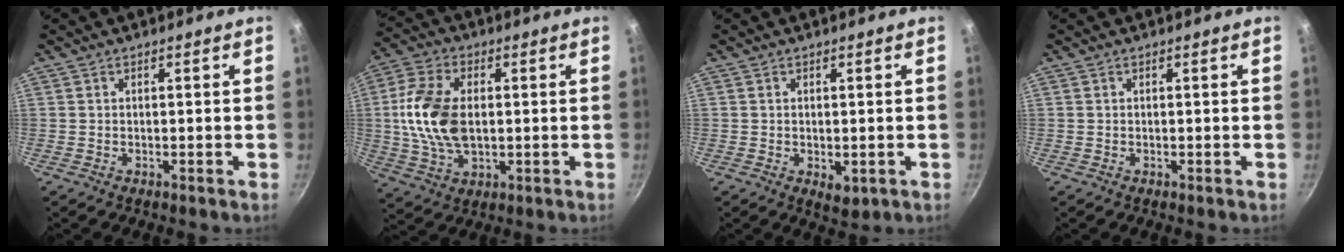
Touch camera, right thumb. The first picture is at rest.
{"total": 14.0, "force": [0.7, 8.6, 11.0], "torque": [-0.206, 0.006, 0.009]}
{"total": 2.9, "force": [-0.5, 1.6, 2.4], "torque": [-0.035, -0.012, -0.004]}
{"total": 0.0}